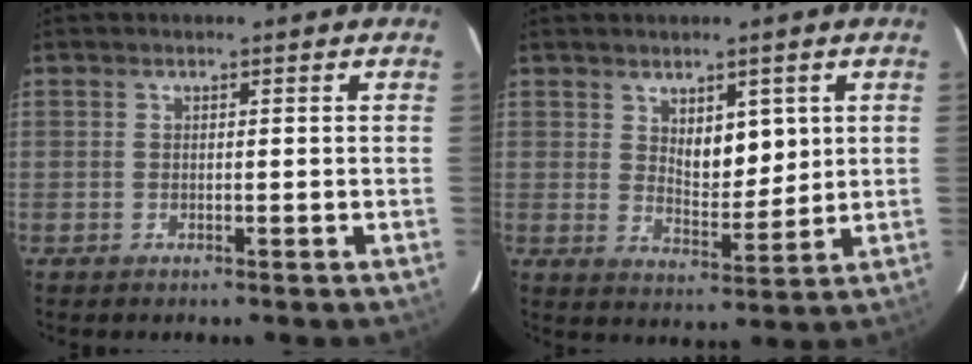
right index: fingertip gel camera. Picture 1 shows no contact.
{"total": 5.9, "force": [2.2, 2.8, 4.7], "torque": [-0.075, -0.006, 0.045]}